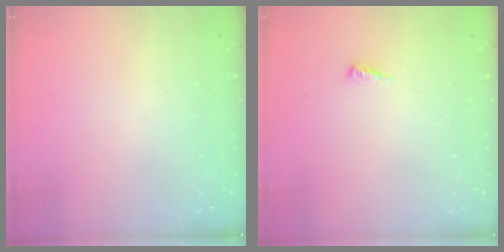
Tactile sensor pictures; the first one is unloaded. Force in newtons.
{"total": 3.1, "press": 3.1, "slide": 0.3}